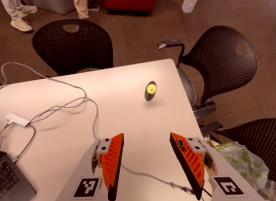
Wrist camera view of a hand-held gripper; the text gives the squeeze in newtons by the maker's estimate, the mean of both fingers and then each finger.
{"total": 0.0}